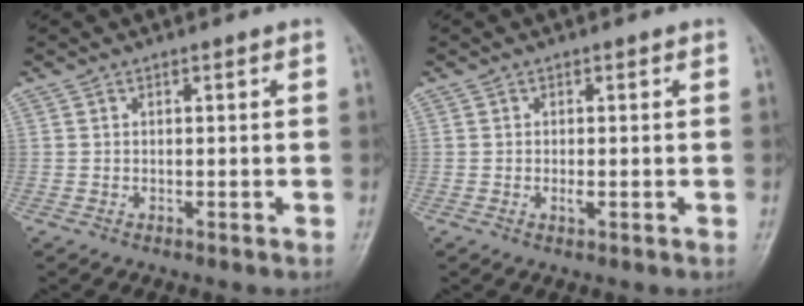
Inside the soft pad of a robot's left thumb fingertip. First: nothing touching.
{"total": 1.1, "force": [-0.2, 0.5, 0.9], "torque": [-0.017, -0.002, -0.004]}